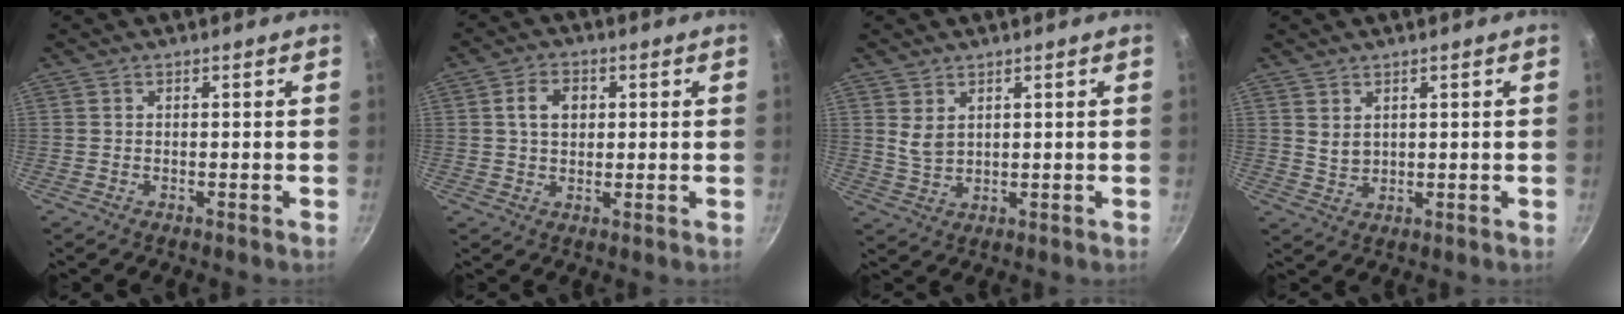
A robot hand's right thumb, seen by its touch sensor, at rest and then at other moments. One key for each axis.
{"total": 5.4, "fx": 1.1, "fy": 3.9, "fz": 3.5, "tx": -0.042, "ty": 0.006, "tz": 0.017}
{"total": 3.7, "fx": 1.8, "fy": 2.2, "fz": 2.4, "tx": -0.040, "ty": -0.015, "tz": 0.040}
{"total": 2.7, "fx": 1.5, "fy": 1.8, "fz": 1.5, "tx": -0.022, "ty": -0.011, "tz": 0.033}